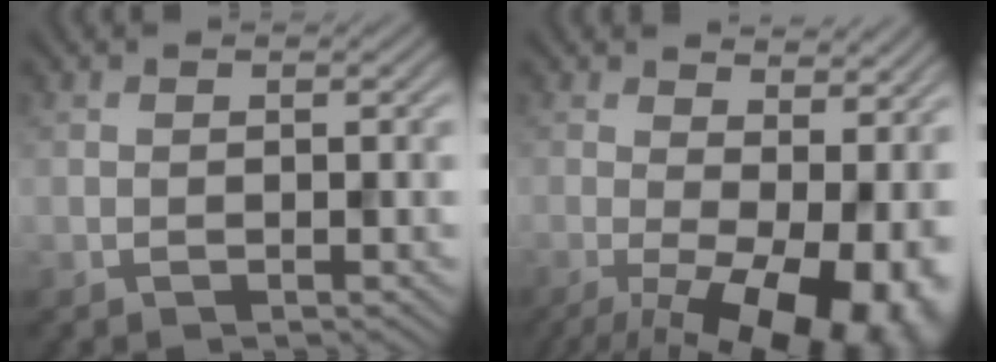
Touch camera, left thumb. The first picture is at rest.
{"total": 15.9, "force": [-3.3, 7.4, 13.7], "torque": [-0.183, -0.029, -0.018]}